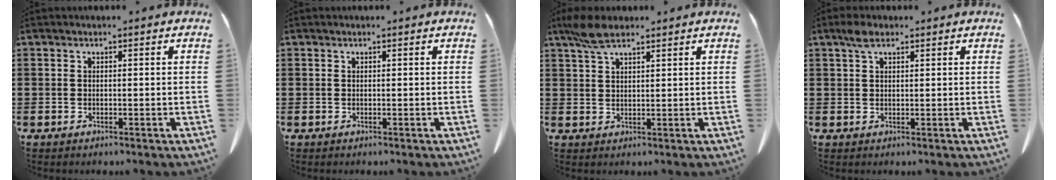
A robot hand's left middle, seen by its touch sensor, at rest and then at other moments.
{"total": 0.0}
{"total": 4.8, "force": [3.4, 1.5, 3.1], "torque": [-0.070, 0.004, 0.063]}
{"total": 2.4, "force": [1.5, 1.1, 1.5], "torque": [-0.035, 0.005, 0.028]}